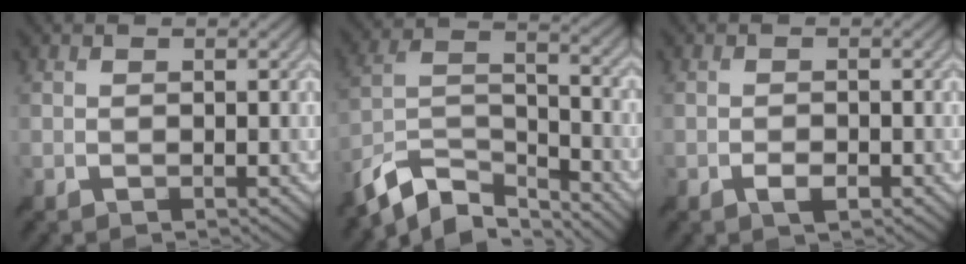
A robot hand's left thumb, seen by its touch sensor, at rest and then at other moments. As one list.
[{"total": 10.1, "force": [-8.3, 3.2, 4.8], "torque": [-0.101, -0.002, -0.171]}, {"total": 1.7, "force": [-0.9, 0.7, 1.2], "torque": [-0.022, 0.000, -0.017]}]